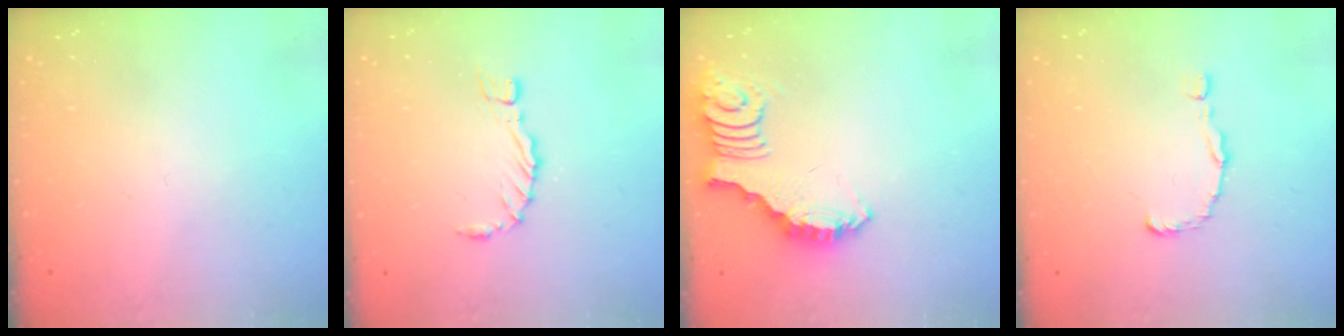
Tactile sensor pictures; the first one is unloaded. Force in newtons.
{"total": 2.7, "press": 2.7, "slide": 0.1}
{"total": 2.4, "press": 2.4, "slide": 0.5}
{"total": 1.5, "press": 1.5, "slide": 0.2}